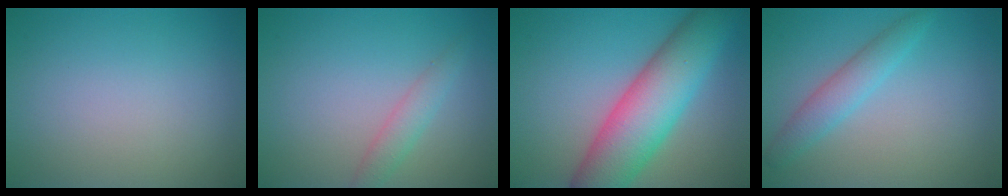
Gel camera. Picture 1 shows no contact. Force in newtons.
{"total": 1.9, "press": 1.9, "slide": 0.1}
{"total": 9.6, "press": 9.6, "slide": 0.3}
{"total": 2.7, "press": 2.7, "slide": 0.1}